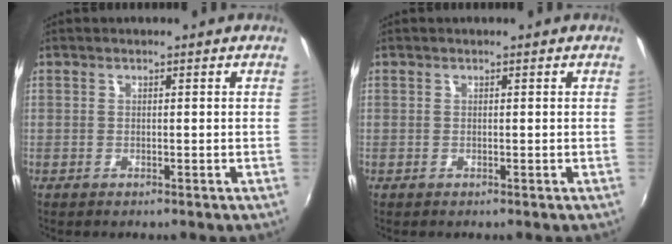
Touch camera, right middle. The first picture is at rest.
{"total": 0.0}